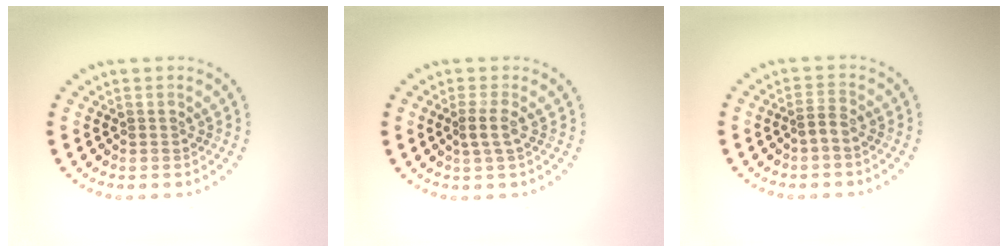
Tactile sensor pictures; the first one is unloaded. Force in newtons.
{"total": 1.6, "press": 1.2, "slide": 1.1}
{"total": 1.1, "press": 0.8, "slide": 0.7}